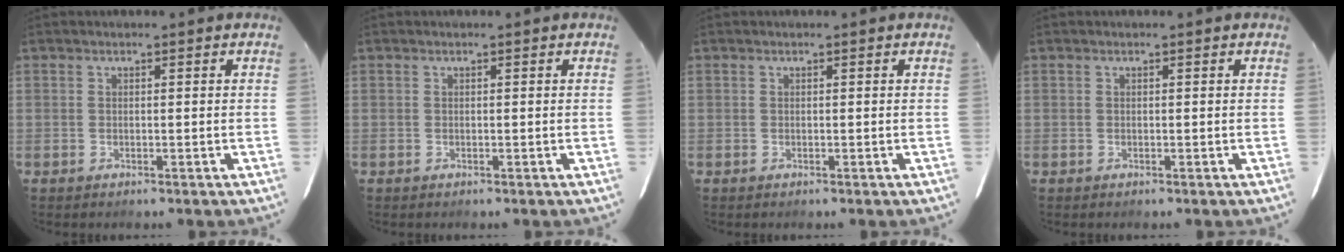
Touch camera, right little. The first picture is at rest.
{"total": 0.0}
{"total": 0.0}
{"total": 0.0}